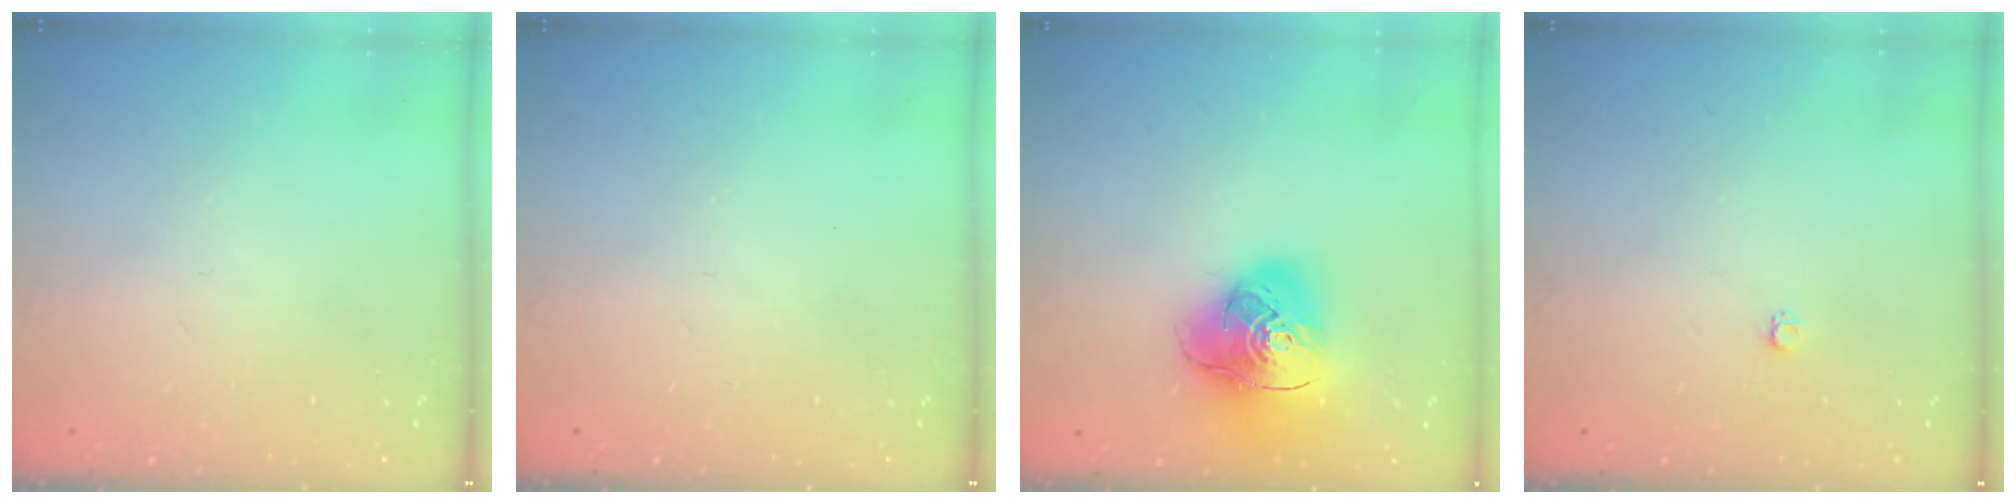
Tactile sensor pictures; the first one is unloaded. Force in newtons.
{"total": 0.0}
{"total": 16.7, "press": 16.6, "slide": 2.3}
{"total": 2.2, "press": 2.2, "slide": 0.3}